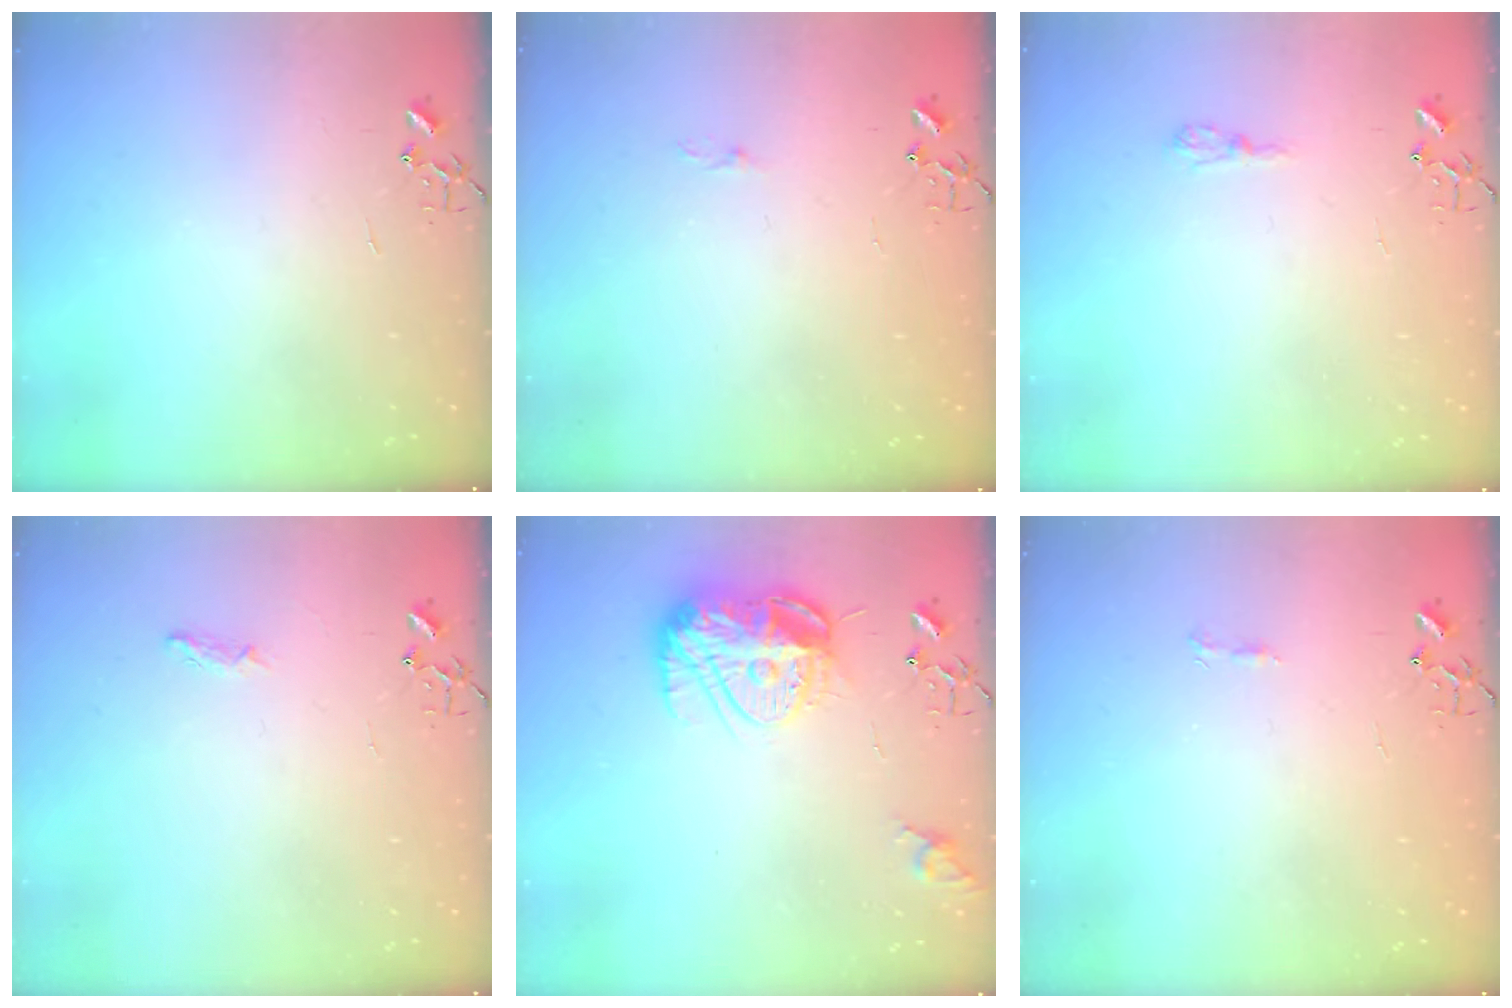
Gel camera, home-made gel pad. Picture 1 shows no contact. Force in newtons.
{"total": 3.4, "press": 3.4, "slide": 0.4}
{"total": 5.9, "press": 5.9, "slide": 0.7}
{"total": 4.8, "press": 4.7, "slide": 0.5}
{"total": 15.2, "press": 15.2, "slide": 1.5}
{"total": 5.0, "press": 4.9, "slide": 0.6}